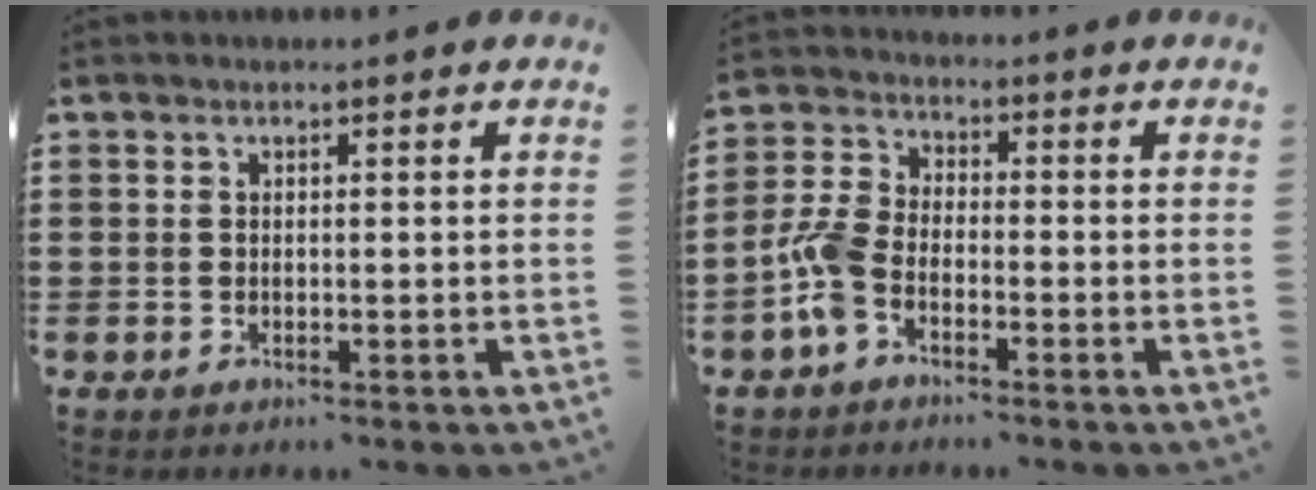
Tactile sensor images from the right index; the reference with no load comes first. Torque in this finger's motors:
{"motor_torque": [1.24, -0.90, 0.26, 0.18]}